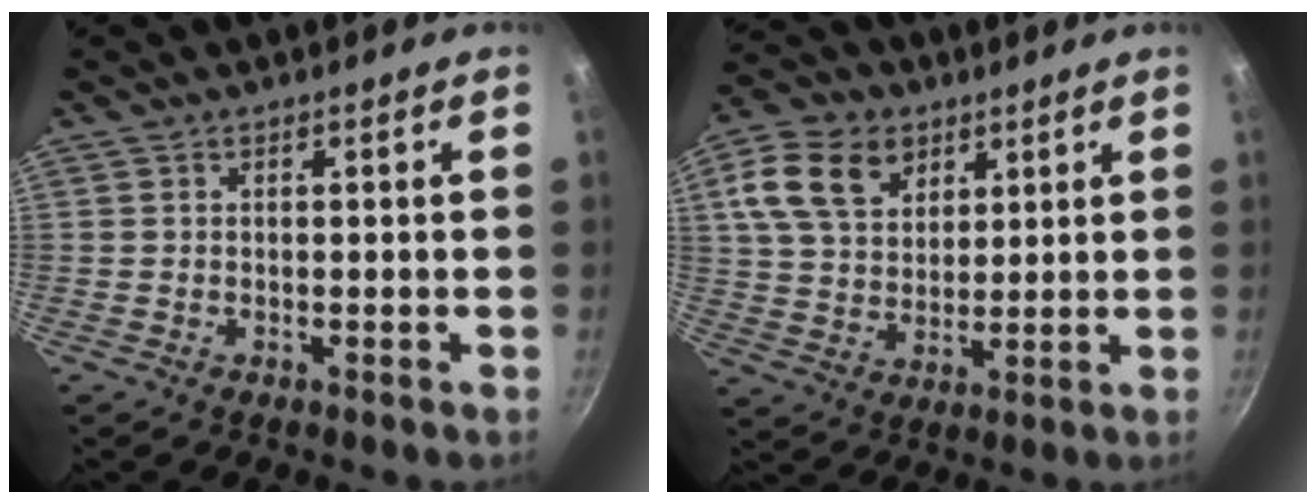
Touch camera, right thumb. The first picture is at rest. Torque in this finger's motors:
{"motor_torque": [-0.06, 0.27, 0.22, -0.01, 0.08]}